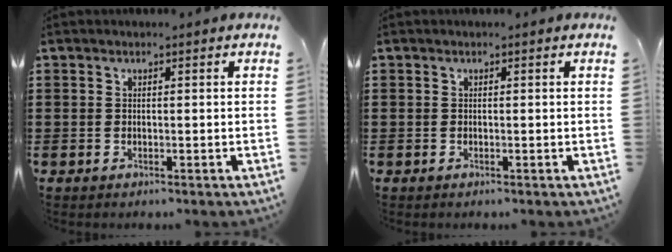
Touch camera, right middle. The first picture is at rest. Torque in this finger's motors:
{"motor_torque": [0.00, 0.00, 0.01, 0.01]}